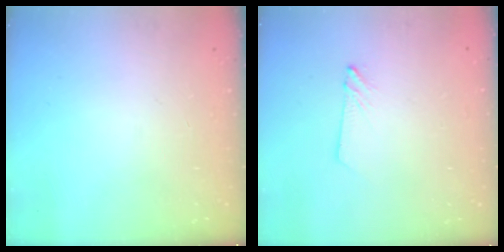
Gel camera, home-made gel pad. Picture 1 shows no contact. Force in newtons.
{"total": 2.4, "press": 2.4, "slide": 0.2}